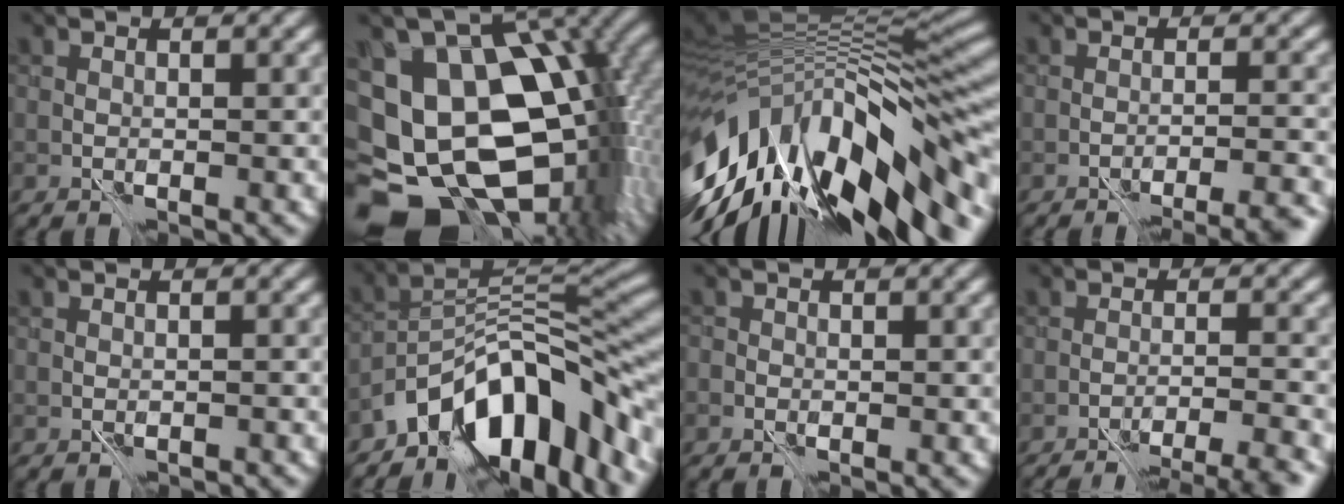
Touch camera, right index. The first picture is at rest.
{"total": 19.3, "force": [-2.9, 13.0, 13.9], "torque": [-0.226, -0.039, -0.009]}
{"total": 15.7, "force": [-5.9, 6.5, 13.1], "torque": [-0.226, -0.007, -0.102]}
{"total": 6.2, "force": [-5.6, 0.7, 2.5], "torque": [-0.029, 0.005, -0.061]}
{"total": 1.0, "force": [-0.8, 0.3, 0.5], "torque": [-0.005, -0.002, -0.011]}
{"total": 12.0, "force": [-7.6, 4.6, 8.0], "torque": [-0.112, 0.013, -0.147]}
{"total": 1.1, "force": [-0.5, 0.9, 0.3], "torque": [-0.001, -0.005, -0.011]}
{"total": 8.7, "force": [-8.0, 1.2, 3.3], "torque": [-0.035, 0.002, -0.095]}